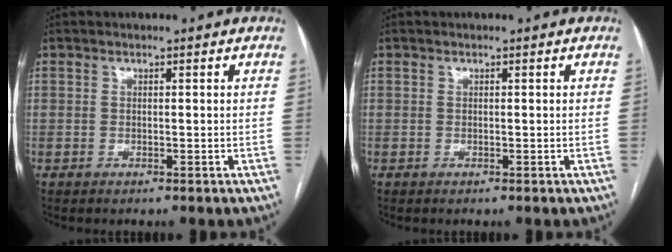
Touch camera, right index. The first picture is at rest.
{"total": 0.0}